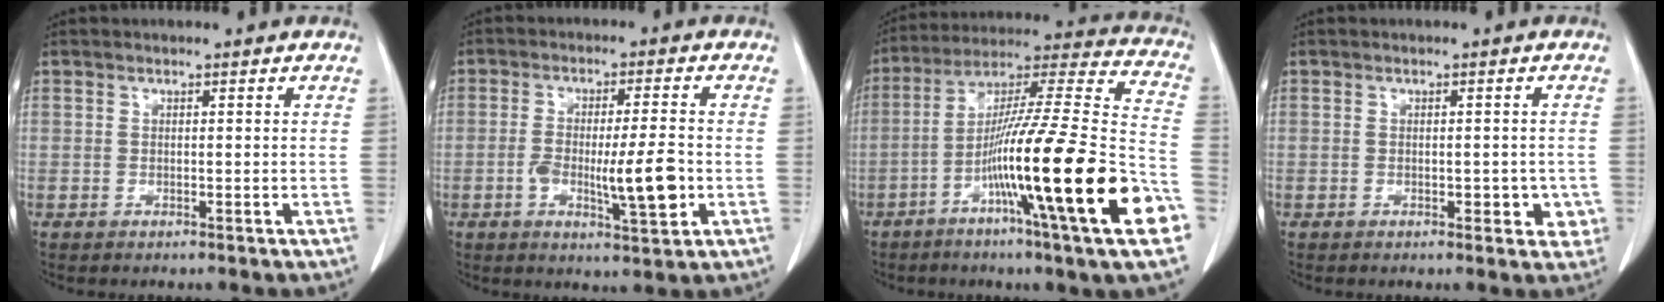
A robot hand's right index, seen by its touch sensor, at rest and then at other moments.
{"total": 8.7, "force": [-1.9, 1.2, 8.4], "torque": [-0.144, -0.001, -0.027]}
{"total": 29.0, "force": [-9.9, 0.4, 27.3], "torque": [-0.381, -0.026, -0.171]}
{"total": 3.5, "force": [-1.0, 1.9, 2.7], "torque": [-0.018, 0.003, -0.006]}